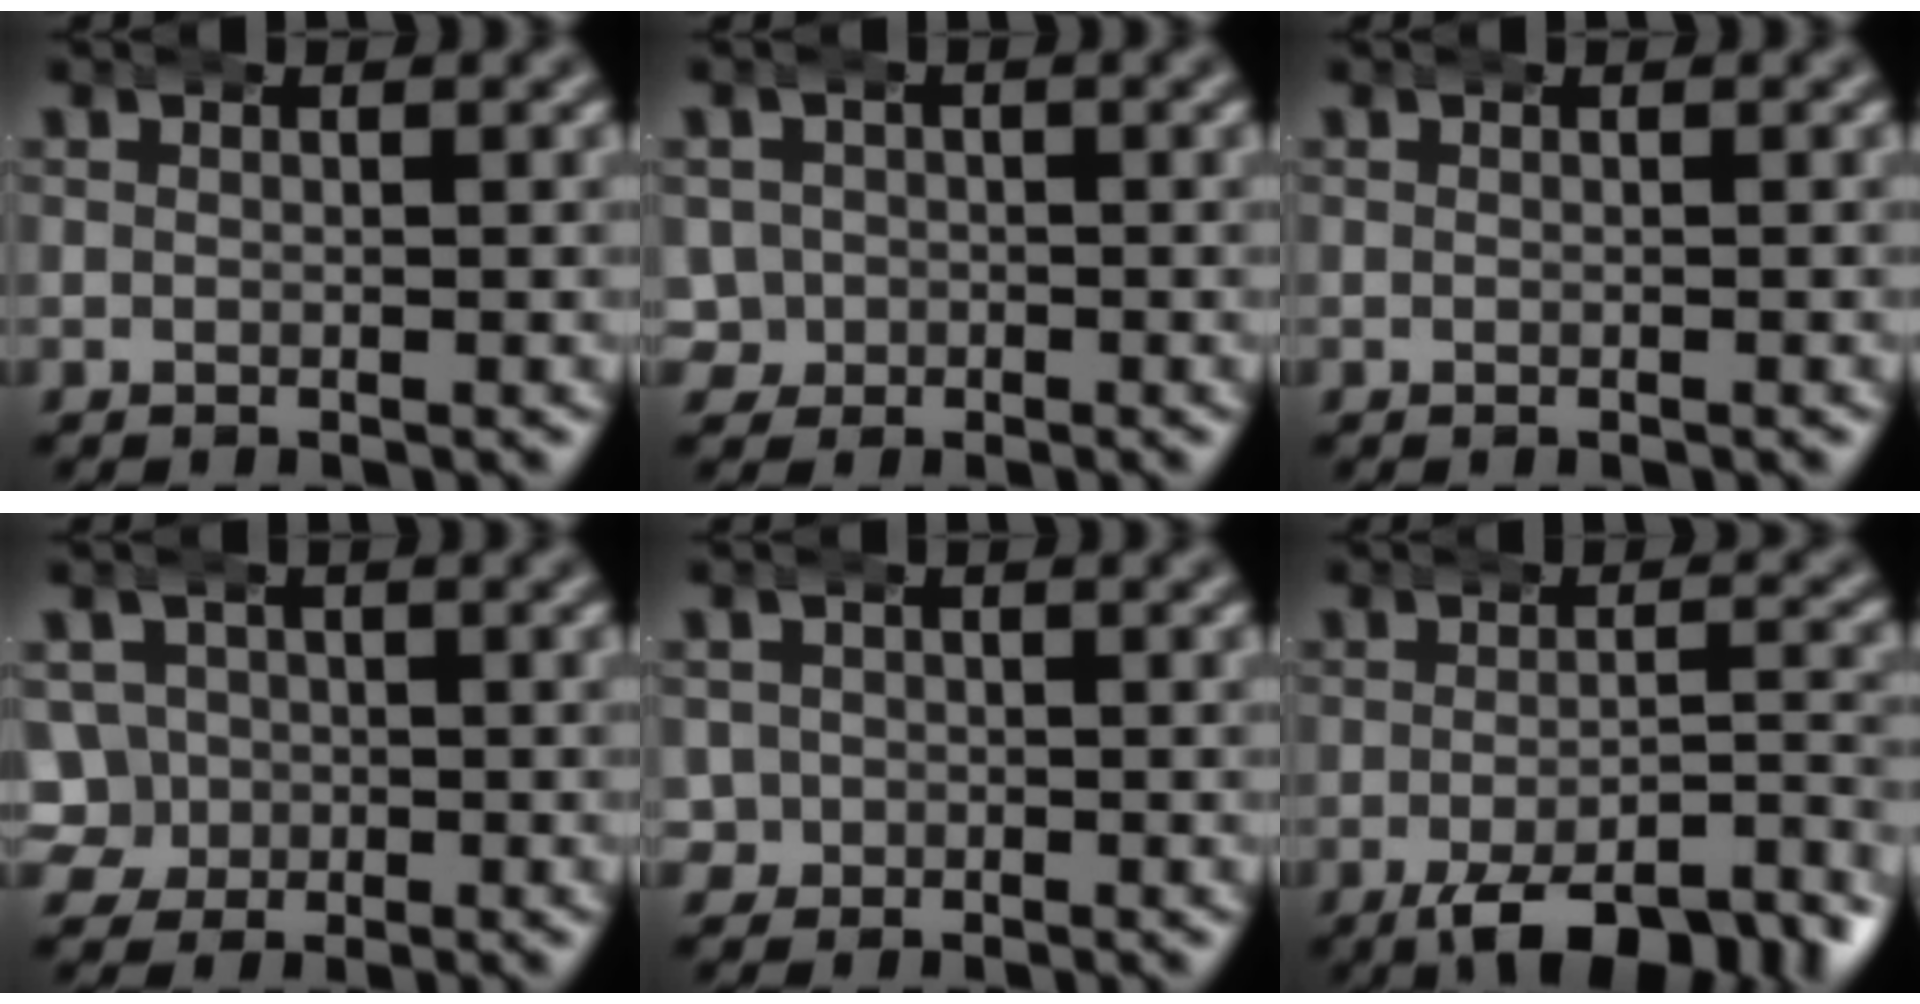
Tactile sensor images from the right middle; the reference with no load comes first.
{"total": 4.6, "force": [-1.0, 4.4, 0.8], "torque": [-0.028, -0.008, -0.026]}
{"total": 0.0}
{"total": 6.9, "force": [-1.1, 6.6, 1.6], "torque": [-0.049, -0.018, -0.027]}
{"total": 2.8, "force": [-1.0, 2.6, 0.0], "torque": [0.000, -0.005, -0.024]}
{"total": 9.9, "force": [-7.2, 3.8, 5.7], "torque": [-0.071, -0.016, -0.106]}